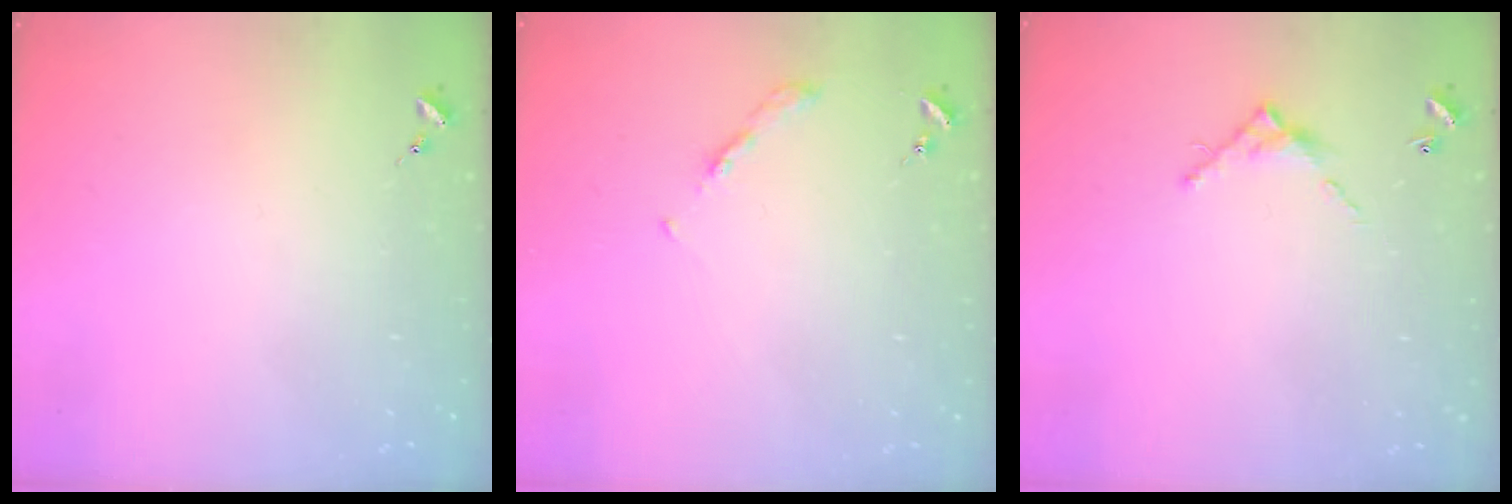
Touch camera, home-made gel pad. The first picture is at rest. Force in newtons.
{"total": 3.5, "press": 3.5, "slide": 0.4}
{"total": 7.0, "press": 7.0, "slide": 0.2}